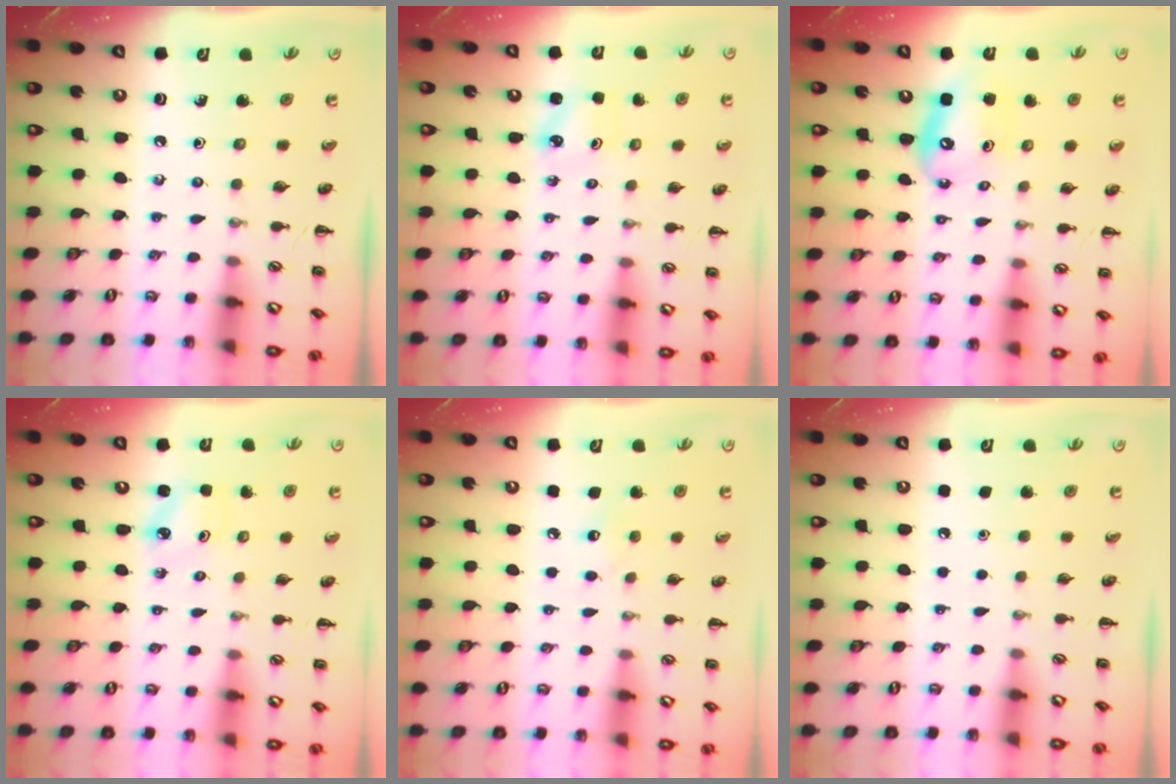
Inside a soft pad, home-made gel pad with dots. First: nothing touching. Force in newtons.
{"total": 2.5, "press": 2.4, "slide": 0.8}
{"total": 10.0, "press": 9.7, "slide": 2.5}
{"total": 2.3, "press": 2.3, "slide": 0.4}
{"total": 5.5, "press": 5.4, "slide": 1.3}
{"total": 1.8, "press": 1.8, "slide": 0.1}